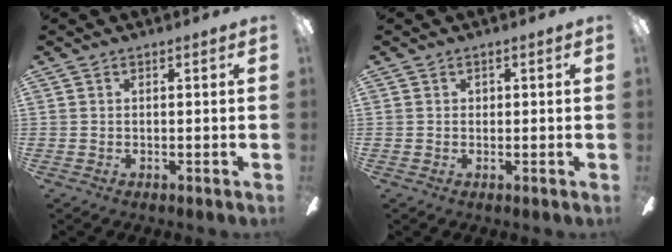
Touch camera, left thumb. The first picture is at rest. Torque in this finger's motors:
{"motor_torque": [0.01, -0.01, 0.13, -0.01, 0.00]}